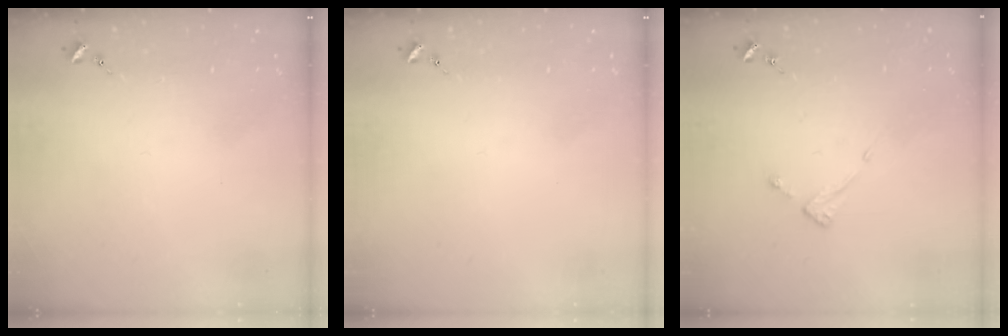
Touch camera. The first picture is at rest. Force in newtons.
{"total": 0.0}
{"total": 3.8, "press": 3.7, "slide": 0.4}